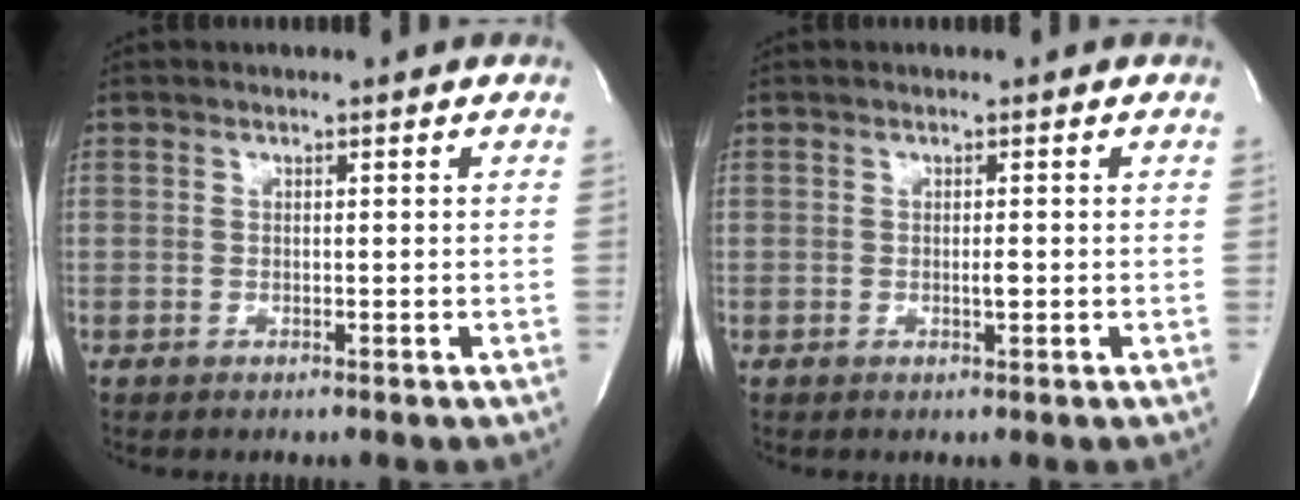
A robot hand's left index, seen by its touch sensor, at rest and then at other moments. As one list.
[{"total": 0.9, "force": [-0.1, 0.1, 0.9], "torque": [-0.019, -0.002, -0.001]}]